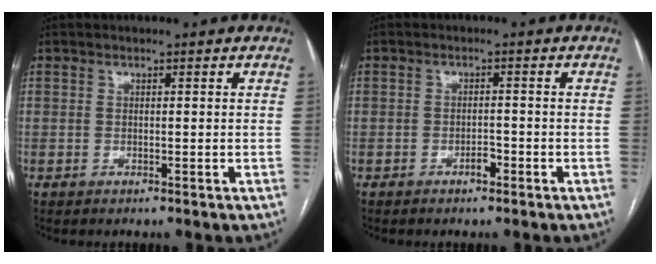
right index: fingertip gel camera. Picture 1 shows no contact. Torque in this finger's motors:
{"motor_torque": [0.07, 0.07, 0.26, 0.05]}